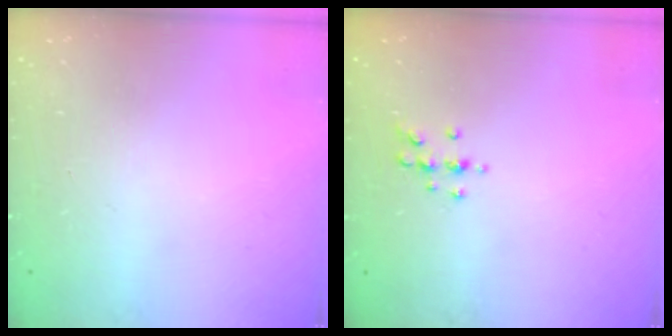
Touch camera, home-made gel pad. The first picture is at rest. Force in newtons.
{"total": 4.9, "press": 4.8, "slide": 0.7}